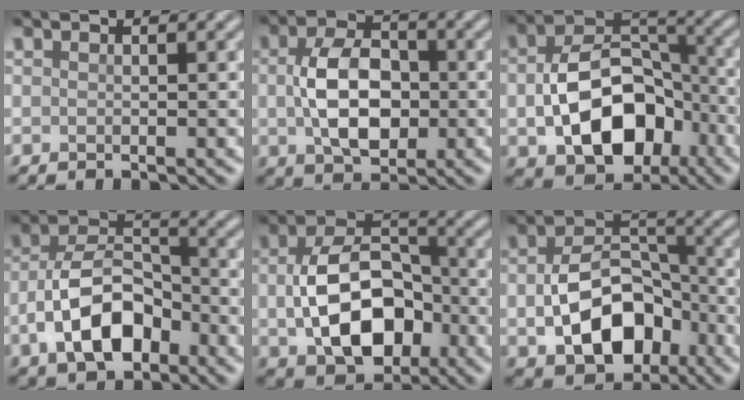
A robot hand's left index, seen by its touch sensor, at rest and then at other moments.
{"total": 6.9, "force": [-0.1, 4.4, 5.3], "torque": [-0.102, -0.001, -0.002]}
{"total": 10.3, "force": [-2.2, 7.0, 7.3], "torque": [-0.129, -0.006, -0.025]}
{"total": 7.9, "force": [-3.2, 4.5, 5.6], "torque": [-0.102, 0.006, -0.064]}
{"total": 9.5, "force": [-1.3, 6.3, 7.0], "torque": [-0.133, -0.004, -0.013]}
{"total": 9.0, "force": [-2.3, 6.0, 6.3], "torque": [-0.115, -0.007, -0.029]}